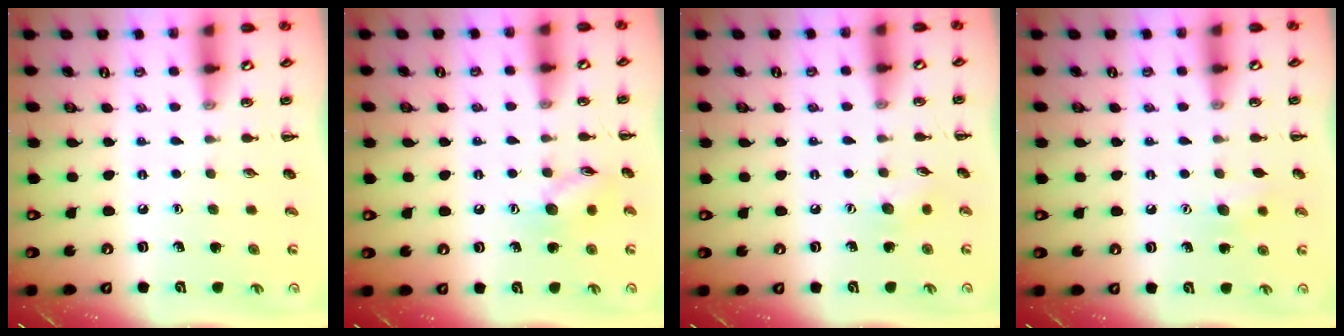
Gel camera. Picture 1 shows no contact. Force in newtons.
{"total": 8.6, "press": 8.6, "slide": 0.7}
{"total": 4.7, "press": 4.5, "slide": 1.2}
{"total": 8.1, "press": 7.9, "slide": 1.8}